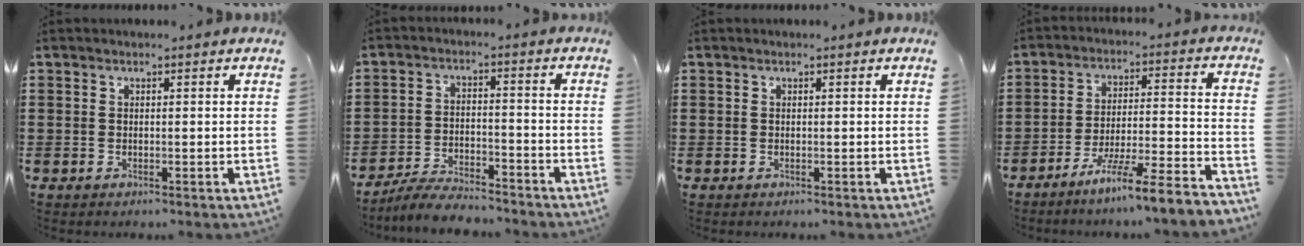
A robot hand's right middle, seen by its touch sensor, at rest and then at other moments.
{"total": 5.5, "force": [-5.2, 0.6, 1.5], "torque": [-0.031, 0.003, -0.103]}
{"total": 0.0}
{"total": 8.3, "force": [-7.1, -0.8, 4.2], "torque": [-0.076, -0.007, -0.139]}